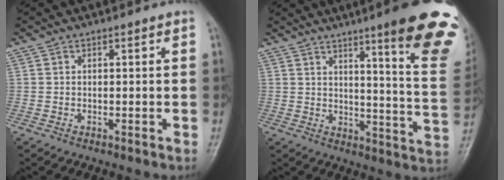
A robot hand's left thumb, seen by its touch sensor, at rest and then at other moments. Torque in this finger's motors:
{"motor_torque": [3.17, 1.21, 1.44, -1.34, 0.35]}